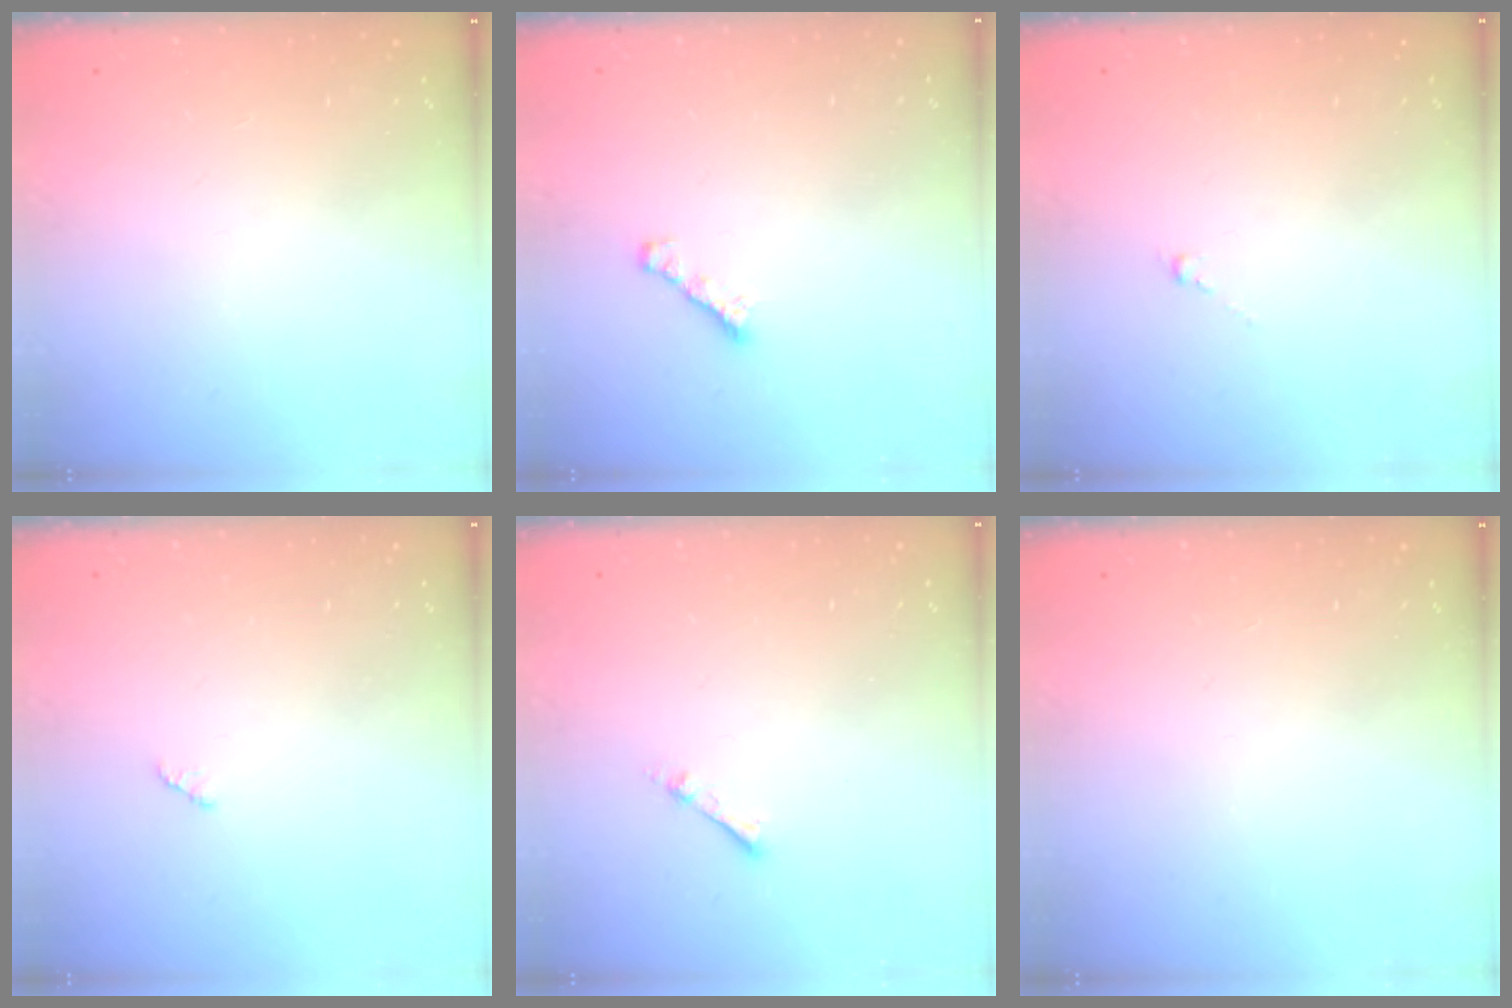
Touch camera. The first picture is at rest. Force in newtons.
{"total": 1.8, "press": 1.7, "slide": 0.6}
{"total": 0.6, "press": 0.4, "slide": 0.4}
{"total": 2.8, "press": 2.8, "slide": 0.4}
{"total": 1.9, "press": 1.9, "slide": 0.3}
{"total": 0.0}